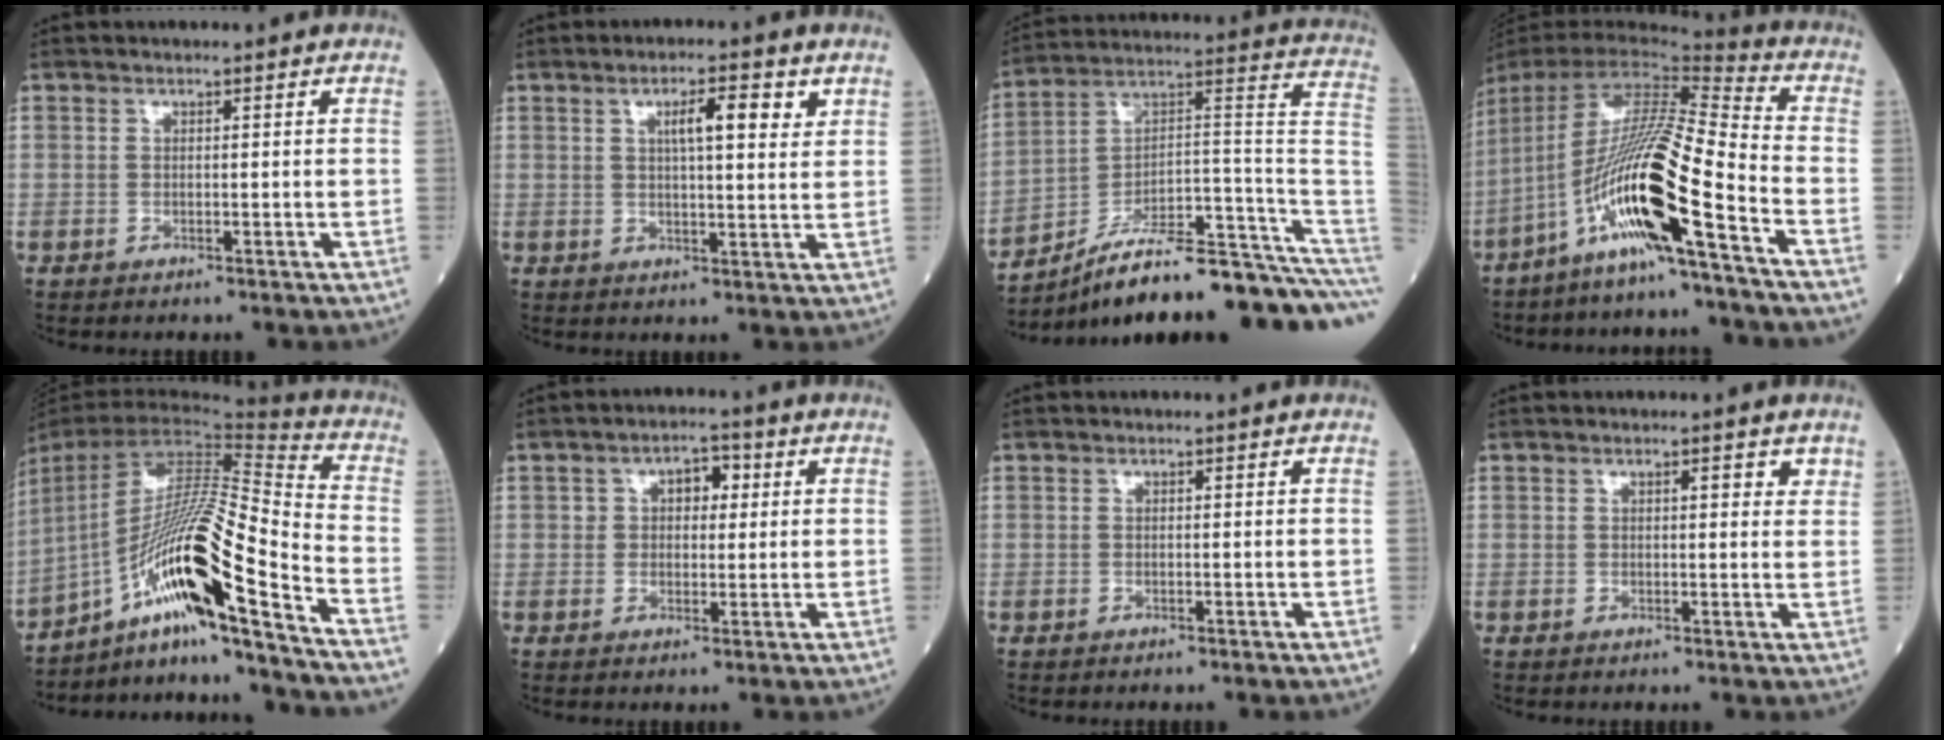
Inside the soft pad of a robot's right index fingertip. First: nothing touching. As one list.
[{"total": 5.8, "force": [2.7, 1.1, 5.0], "torque": [-0.080, 0.006, 0.041]}, {"total": 23.7, "force": [-19.1, 1.3, 14.0], "torque": [-0.116, 0.046, -0.292]}, {"total": 17.7, "force": [-8.6, -0.7, 15.4], "torque": [-0.309, -0.015, -0.170]}, {"total": 19.8, "force": [-12.0, -0.8, 15.7], "torque": [-0.302, -0.001, -0.224]}, {"total": 4.4, "force": [1.2, 2.8, 3.2], "torque": [-0.045, 0.017, 0.019]}, {"total": 0.0}, {"total": 2.1, "force": [1.3, 0.8, 1.5], "torque": [-0.014, -0.003, 0.014]}]